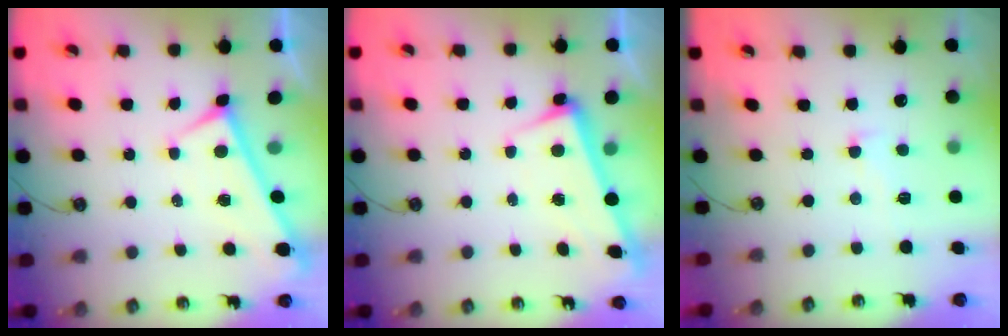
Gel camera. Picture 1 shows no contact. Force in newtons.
{"total": 2.5, "press": 2.3, "slide": 1.0}
{"total": 1.8, "press": 1.8, "slide": 0.5}